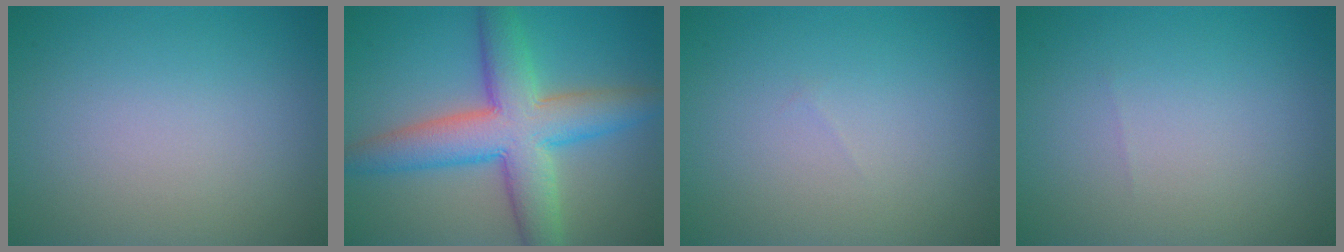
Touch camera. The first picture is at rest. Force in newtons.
{"total": 8.6, "press": 8.5, "slide": 0.2}
{"total": 0.0}
{"total": 0.0}